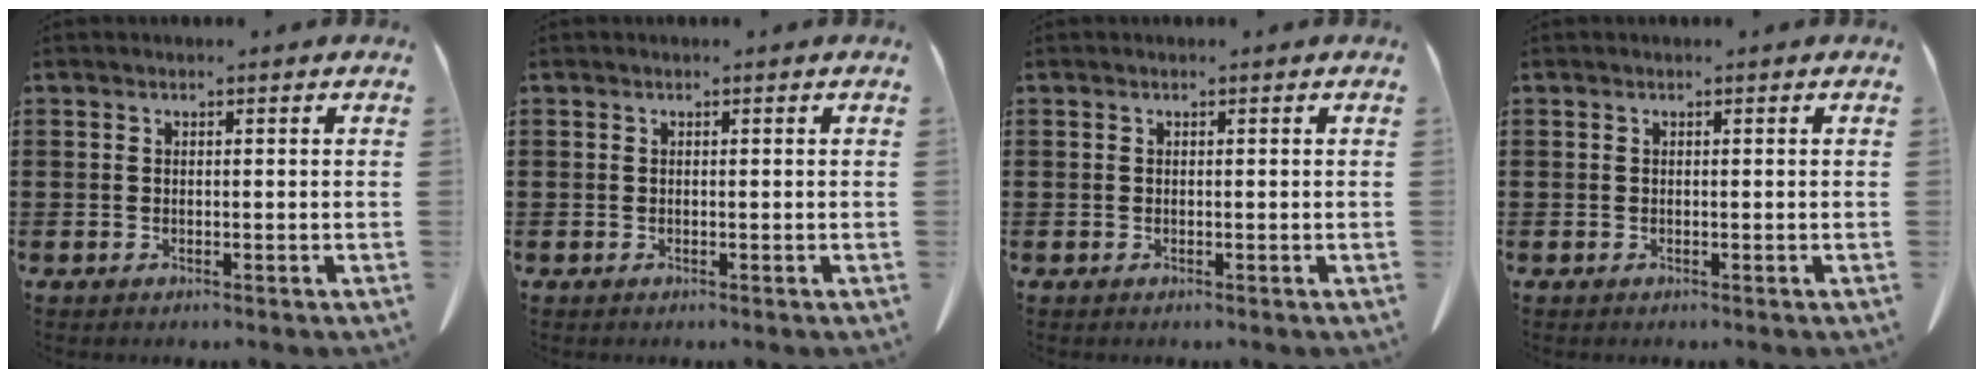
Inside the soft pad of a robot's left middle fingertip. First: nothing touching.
{"total": 0.0}
{"total": 0.0}
{"total": 0.0}